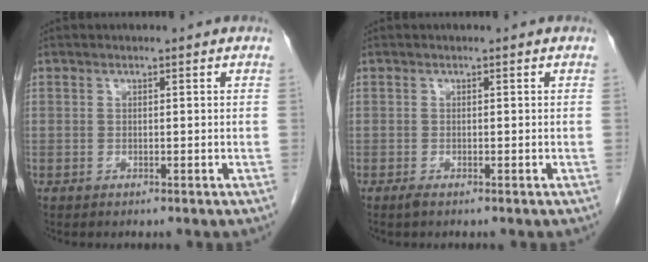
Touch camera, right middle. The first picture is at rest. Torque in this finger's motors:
{"motor_torque": [0.40, -0.12, 0.09, 0.02]}